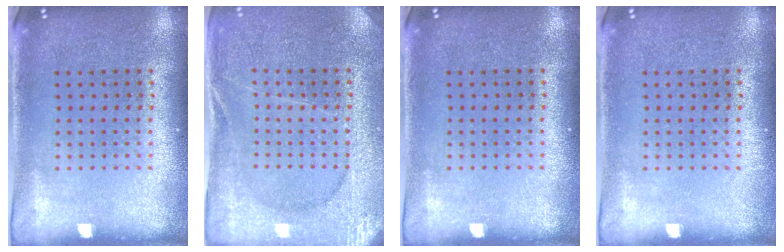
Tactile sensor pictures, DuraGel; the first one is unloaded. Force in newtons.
{"total": 3.0, "press": 2.9, "slide": 0.4}
{"total": 0.0}
{"total": 0.0}